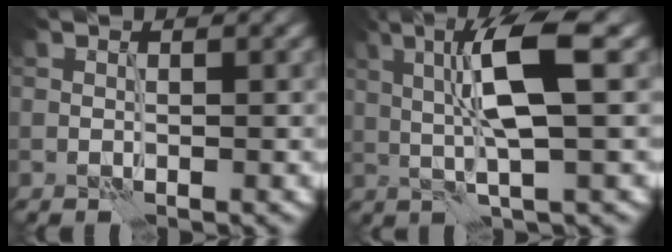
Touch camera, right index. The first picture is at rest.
{"total": 6.2, "force": [1.0, 0.4, 6.1], "torque": [-0.119, 0.012, 0.019]}